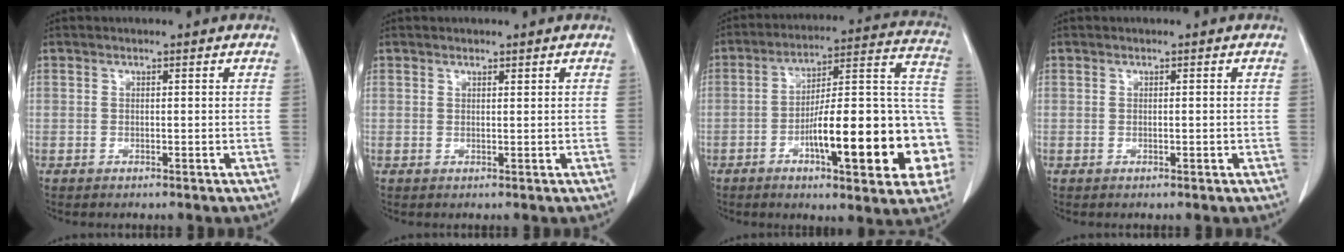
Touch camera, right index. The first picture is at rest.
{"total": 0.9, "force": [0.6, 0.4, 0.4], "torque": [-0.011, 0.001, 0.012]}
{"total": 24.2, "force": [-7.1, 4.9, 22.6], "torque": [-0.249, 0.026, -0.094]}
{"total": 1.0, "force": [-0.2, 0.4, 0.8], "torque": [-0.026, 0.003, 0.001]}